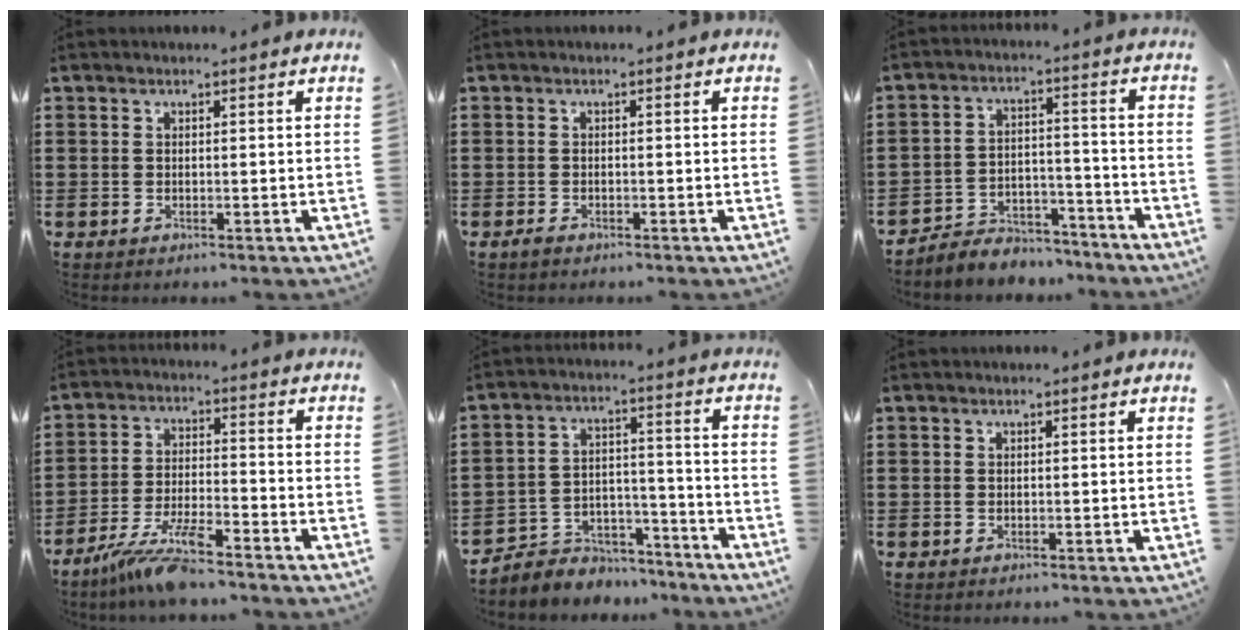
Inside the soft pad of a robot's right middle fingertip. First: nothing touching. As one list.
[{"total": 0.8, "force": [-0.6, 0.3, 0.3], "torque": [-0.009, -0.002, -0.012]}, {"total": 5.2, "force": [-5.1, 1.3, 0.2], "torque": [-0.003, 0.013, -0.102]}, {"total": 7.5, "force": [-6.4, 0.7, 3.9], "torque": [-0.093, -0.013, -0.125]}, {"total": 4.9, "force": [-4.4, 2.2, 0.0], "torque": [-0.012, 0.013, -0.093]}, {"total": 0.0}]